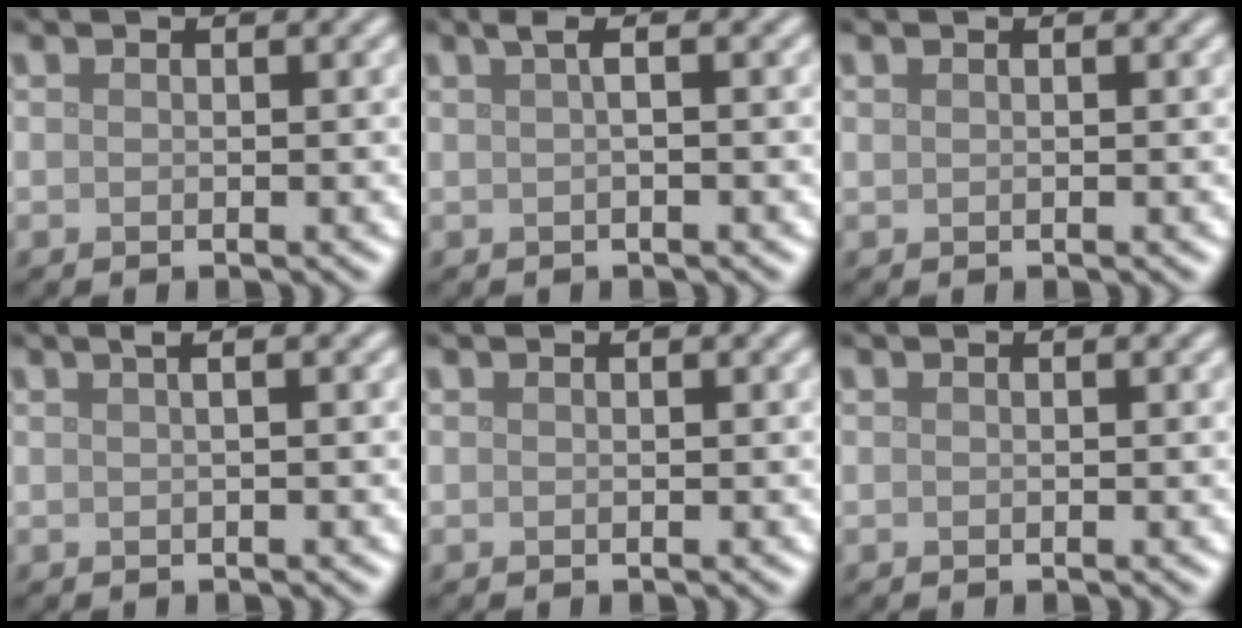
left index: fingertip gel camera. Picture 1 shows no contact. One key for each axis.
{"total": 1.4, "fx": 0.2, "fy": 0.3, "fz": 1.4, "tx": -0.026, "ty": 0.004, "tz": 0.002}
{"total": 0.0}
{"total": 1.5, "fx": 0.5, "fy": 0.6, "fz": 1.3, "tx": -0.010, "ty": 0.000, "tz": 0.000}
{"total": 0.0}
{"total": 0.0}